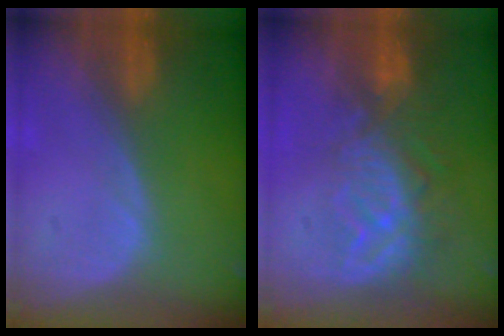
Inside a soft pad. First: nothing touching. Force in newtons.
{"total": 9.4, "press": 8.2, "slide": 4.6}